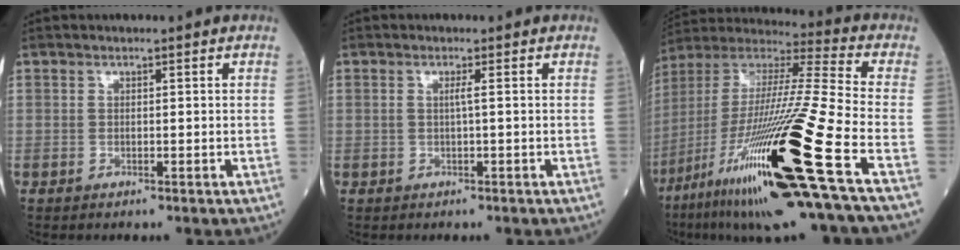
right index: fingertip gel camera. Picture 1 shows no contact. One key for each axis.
{"total": 1.0, "fx": 0.1, "fy": -0.2, "fz": 0.9, "tx": -0.020, "ty": 0.001, "tz": -0.001}
{"total": 28.9, "fx": -12.2, "fy": 0.6, "fz": 26.2, "tx": -0.489, "ty": -0.057, "tz": -0.223}